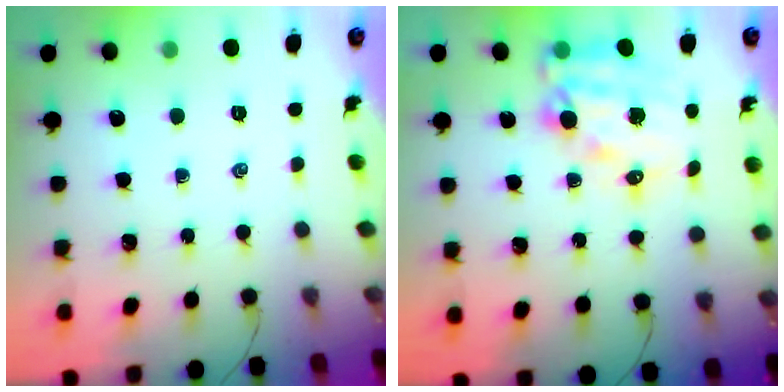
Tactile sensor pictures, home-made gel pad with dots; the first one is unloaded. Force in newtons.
{"total": 15.3, "press": 14.9, "slide": 3.6}